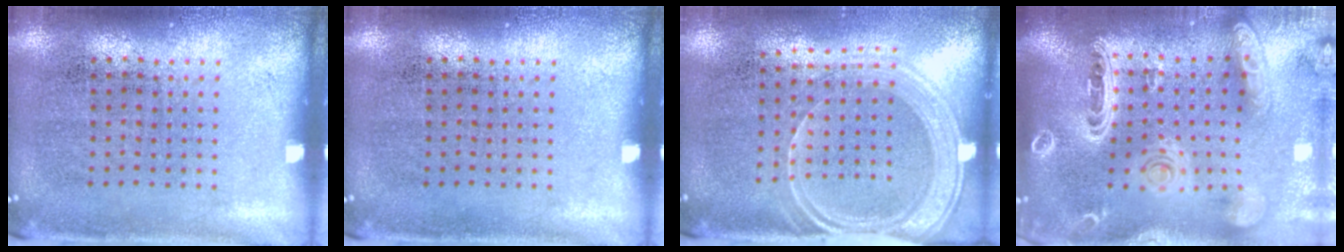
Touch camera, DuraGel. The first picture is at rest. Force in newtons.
{"total": 0.0}
{"total": 1.9, "press": 1.6, "slide": 1.0}
{"total": 3.5, "press": 2.7, "slide": 2.1}